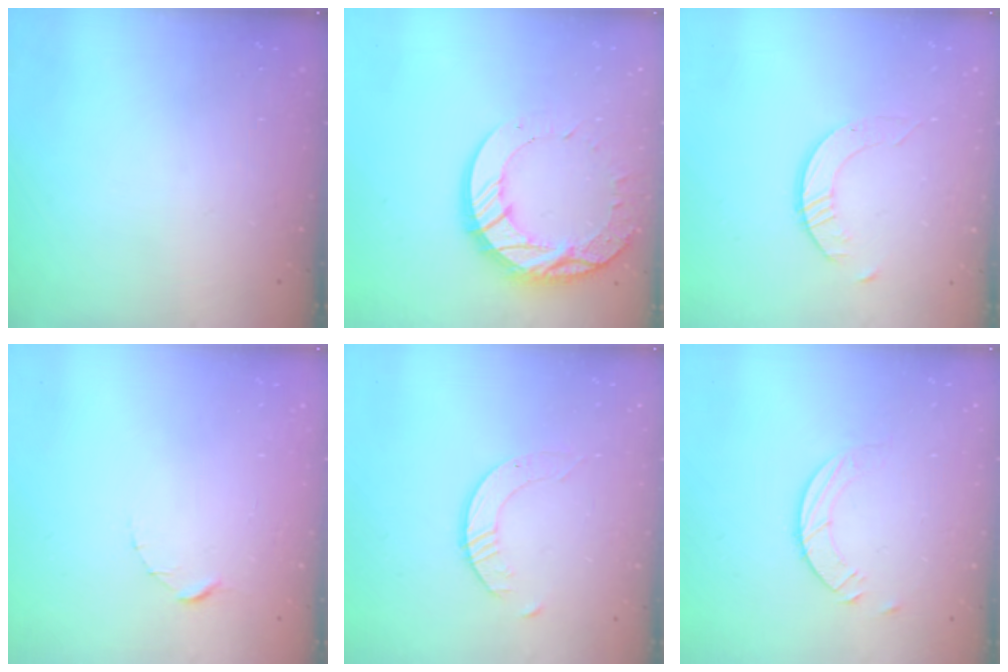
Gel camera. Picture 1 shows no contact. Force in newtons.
{"total": 16.6, "press": 16.5, "slide": 1.3}
{"total": 2.4, "press": 2.4, "slide": 0.3}
{"total": 1.5, "press": 1.5, "slide": 0.2}
{"total": 2.6, "press": 2.6, "slide": 0.3}
{"total": 6.0, "press": 6.0, "slide": 0.6}